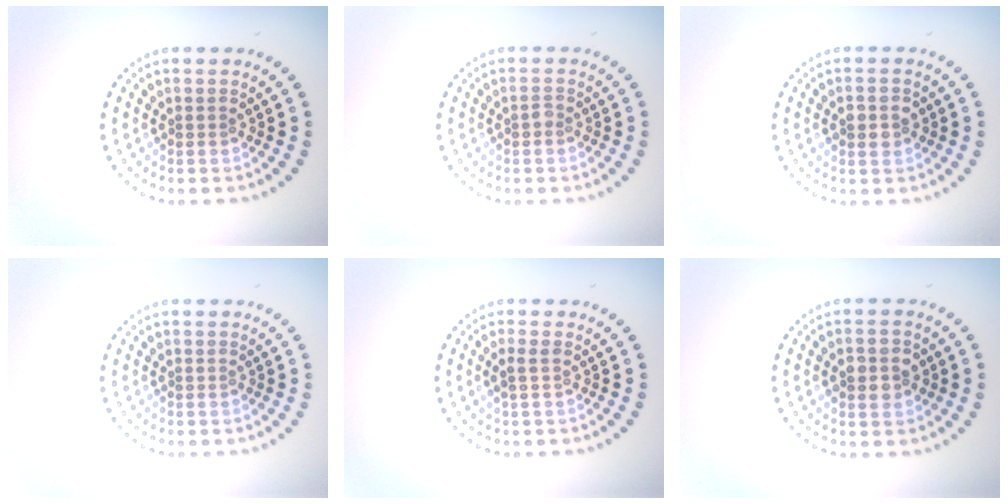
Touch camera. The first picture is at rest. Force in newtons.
{"total": 0.6, "press": 0.6, "slide": 0.3}
{"total": 2.7, "press": 2.7, "slide": 0.1}
{"total": 0.0}
{"total": 1.1, "press": 0.9, "slide": 0.6}
{"total": 2.8, "press": 2.8, "slide": 0.1}